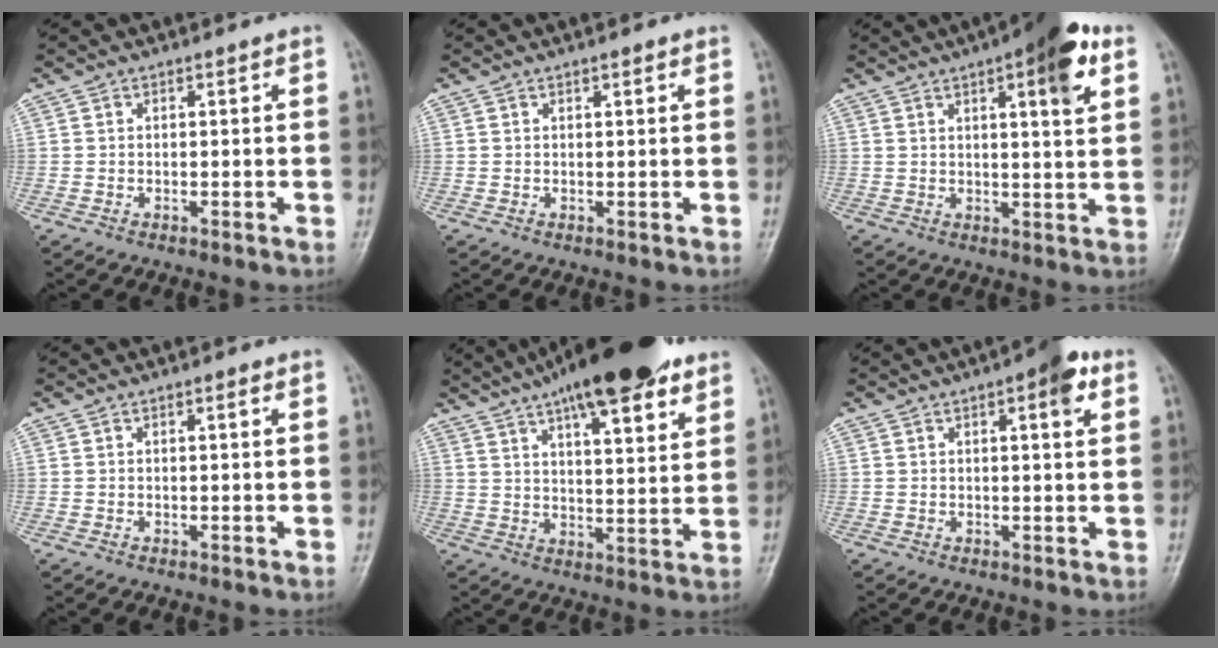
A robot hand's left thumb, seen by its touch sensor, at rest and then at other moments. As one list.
[{"total": 0.9, "force": [0.6, 0.3, 0.6], "torque": [-0.009, -0.001, 0.008]}, {"total": 11.3, "force": [5.4, 2.9, 9.5], "torque": [-0.116, -0.011, 0.067]}, {"total": 0.7, "force": [0.3, 0.2, 0.6], "torque": [-0.010, 0.000, 0.004]}, {"total": 20.1, "force": [13.2, 5.7, 14.1], "torque": [-0.196, -0.027, 0.201]}, {"total": 5.5, "force": [2.5, 1.6, 4.6], "torque": [-0.054, -0.003, 0.026]}]